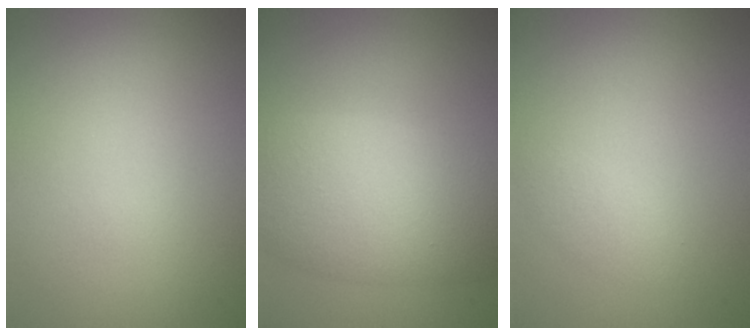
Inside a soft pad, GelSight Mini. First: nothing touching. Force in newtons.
{"total": 7.7, "press": 7.7, "slide": 0.2}
{"total": 1.1, "press": 1.1, "slide": 0.0}